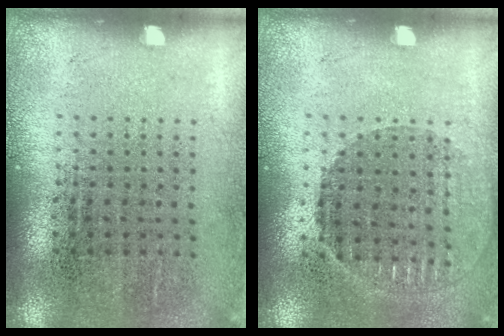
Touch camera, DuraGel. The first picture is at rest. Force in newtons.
{"total": 1.0, "press": 1.0, "slide": 0.1}